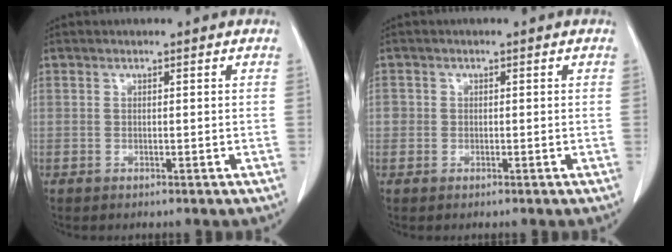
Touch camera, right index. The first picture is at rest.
{"total": 1.4, "force": [0.0, 1.4, 0.2], "torque": [0.008, 0.005, -0.002]}